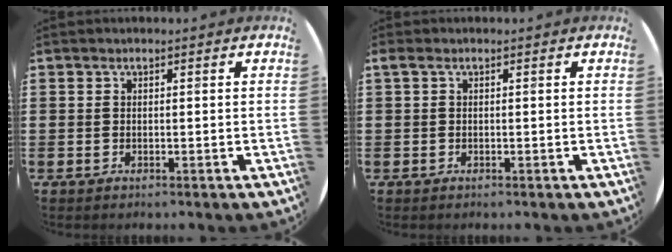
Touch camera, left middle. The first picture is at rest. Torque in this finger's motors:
{"motor_torque": [-0.21, -0.32, 0.16, 0.05]}